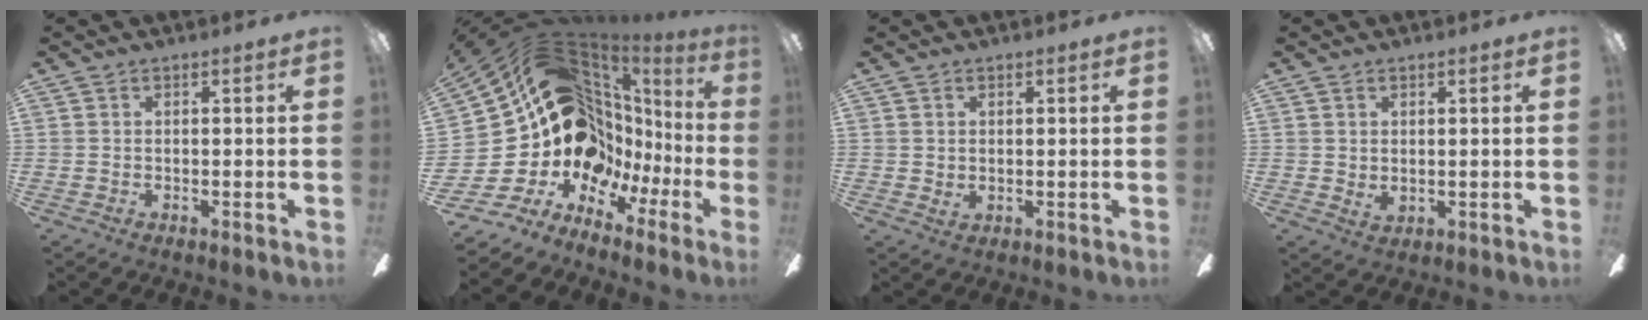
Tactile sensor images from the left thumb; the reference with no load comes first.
{"total": 16.9, "force": [4.4, 14.2, 8.0], "torque": [-0.149, -0.081, 0.122]}
{"total": 1.2, "force": [0.7, 0.9, 0.4], "torque": [-0.002, 0.001, 0.010]}
{"total": 1.8, "force": [1.0, 1.3, 0.8], "torque": [-0.009, -0.002, 0.017]}